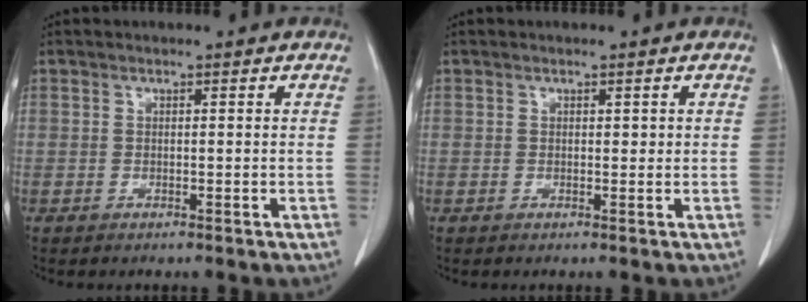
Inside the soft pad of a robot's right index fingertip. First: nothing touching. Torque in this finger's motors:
{"motor_torque": [0.07, -0.03, 0.02, 0.01]}